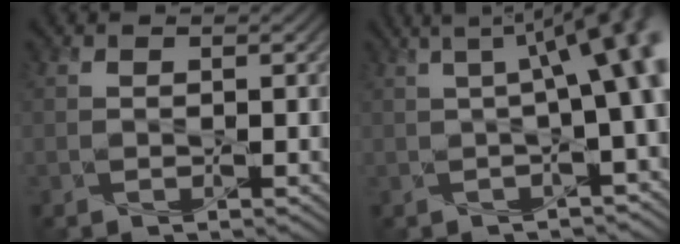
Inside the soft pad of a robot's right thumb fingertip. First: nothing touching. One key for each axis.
{"total": 9.9, "fx": 1.2, "fy": 2.6, "fz": 9.4, "tx": -0.120, "ty": 0.026, "tz": 0.013}